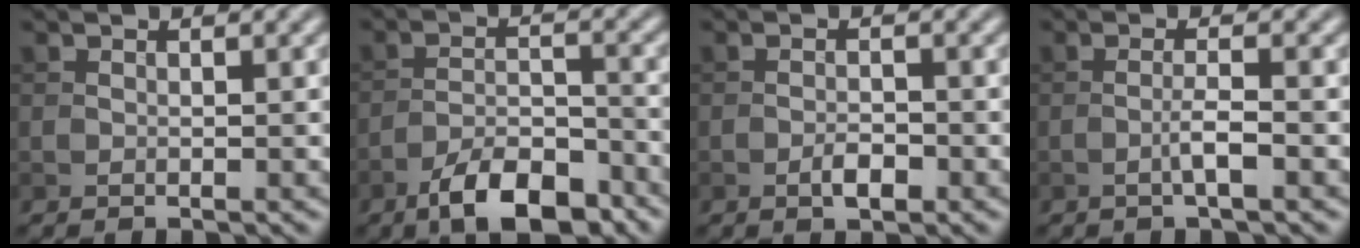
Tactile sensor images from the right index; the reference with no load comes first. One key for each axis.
{"total": 7.3, "fx": -5.1, "fy": 2.5, "fz": 4.6, "tx": -0.073, "ty": 0.002, "tz": -0.089}
{"total": 1.9, "fx": -0.9, "fy": 0.7, "fz": 1.5, "tx": -0.025, "ty": 0.001, "tz": -0.018}
{"total": 1.9, "fx": -0.7, "fy": 0.1, "fz": 1.8, "tx": -0.035, "ty": 0.005, "tz": -0.016}